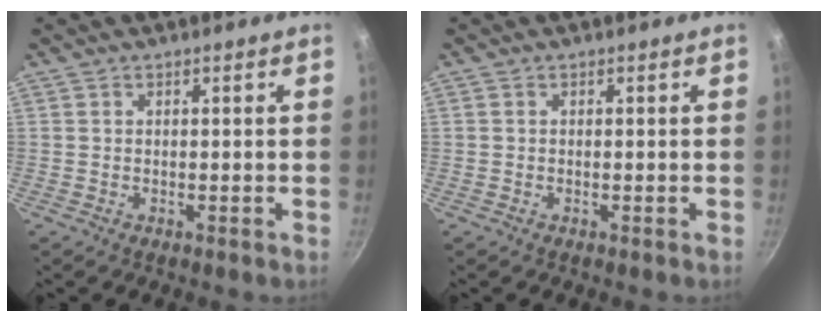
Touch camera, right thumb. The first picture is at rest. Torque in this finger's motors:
{"motor_torque": [-0.42, -0.24, 0.19, -0.03, -0.02]}